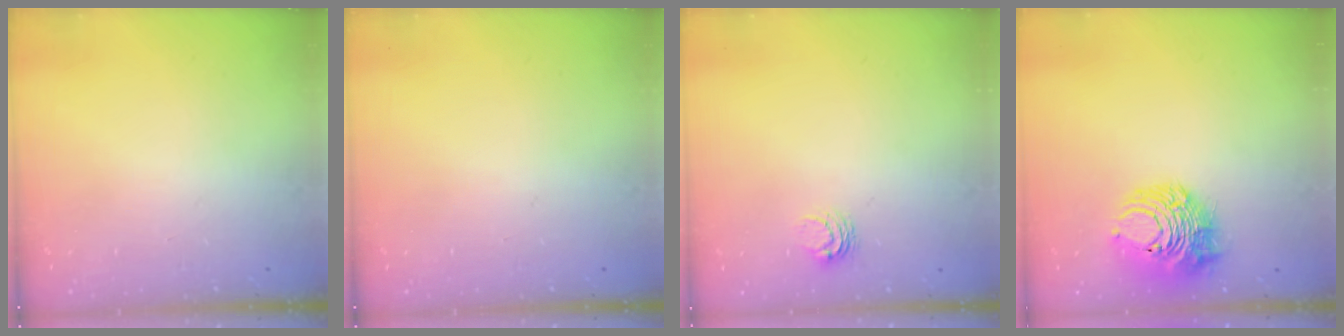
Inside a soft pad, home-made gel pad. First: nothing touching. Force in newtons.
{"total": 0.0}
{"total": 4.7, "press": 4.7, "slide": 0.2}
{"total": 11.4, "press": 11.3, "slide": 0.6}